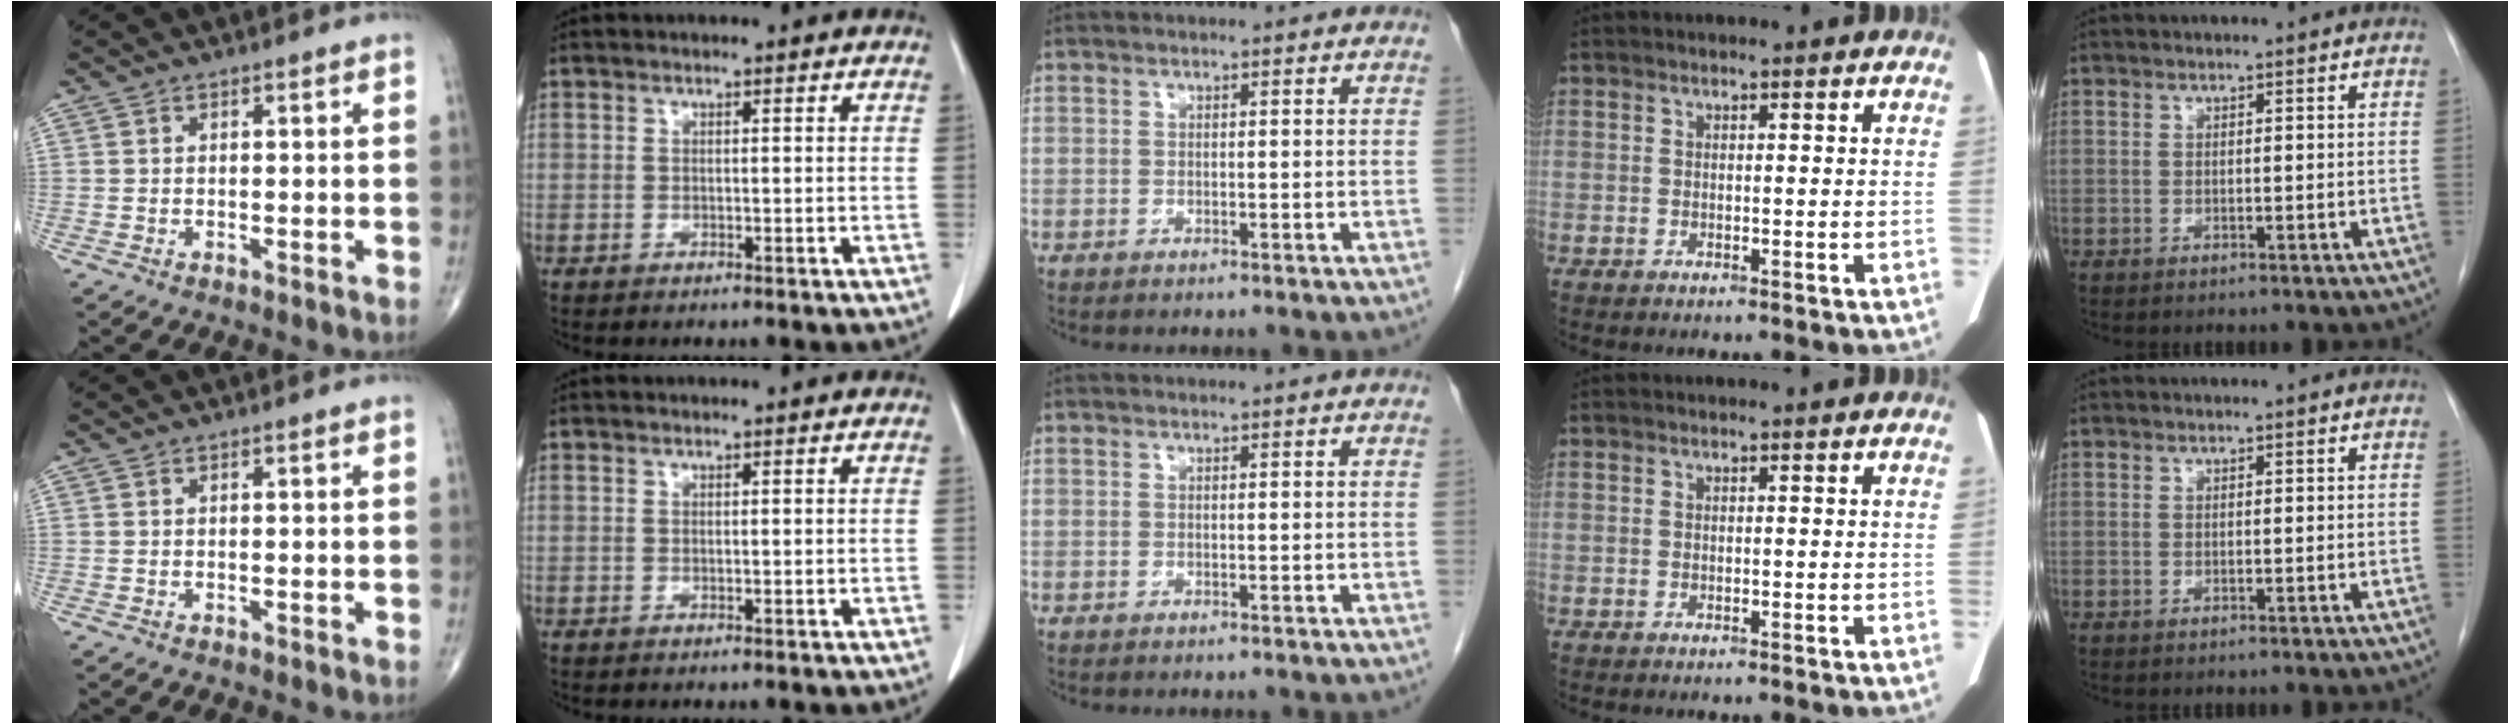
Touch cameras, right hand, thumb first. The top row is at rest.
{}